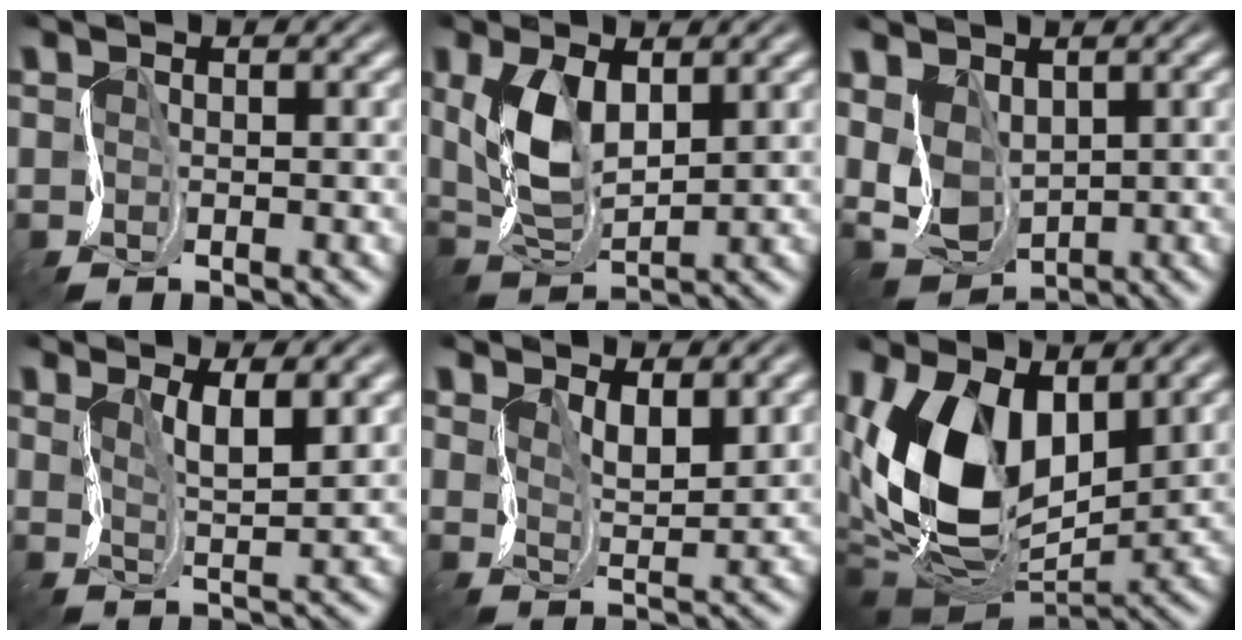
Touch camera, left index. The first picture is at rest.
{"total": 5.1, "force": [0.9, 2.5, 4.4], "torque": [-0.097, -0.006, 0.014]}
{"total": 6.2, "force": [1.2, 4.0, 4.6], "torque": [-0.115, 0.000, 0.012]}
{"total": 3.6, "force": [1.5, 1.0, 3.1], "torque": [-0.069, -0.011, 0.022]}
{"total": 3.1, "force": [1.4, 1.2, 2.4], "torque": [-0.054, -0.012, 0.024]}
{"total": 11.5, "force": [1.7, 7.2, 8.8], "torque": [-0.172, -0.022, 0.019]}